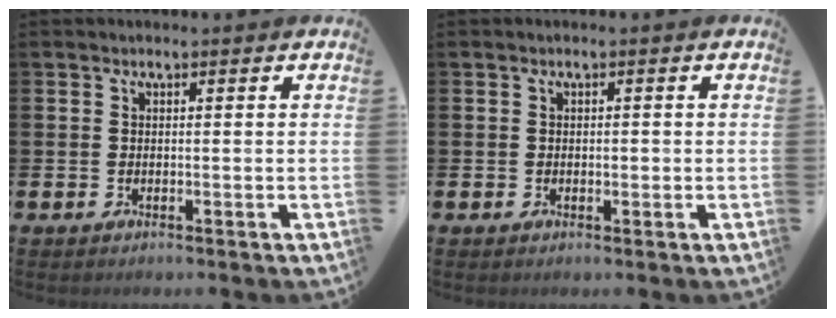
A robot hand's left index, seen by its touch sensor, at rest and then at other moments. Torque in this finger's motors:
{"motor_torque": [0.04, 0.15, 0.10, 0.01]}